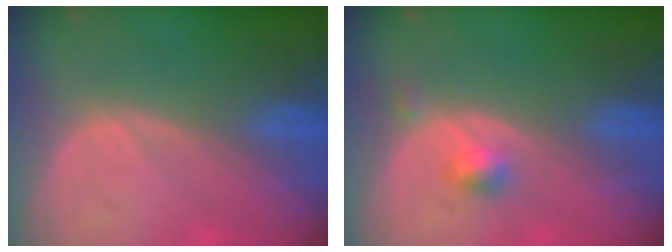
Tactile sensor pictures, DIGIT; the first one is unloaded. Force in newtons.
{"total": 2.4, "press": 2.1, "slide": 1.1}